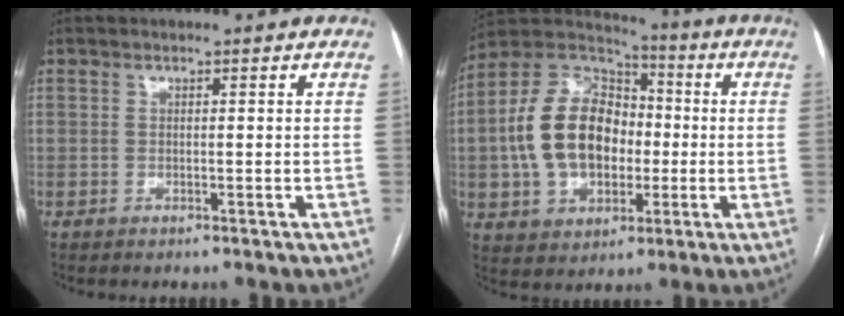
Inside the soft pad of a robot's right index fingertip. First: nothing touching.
{"total": 15.9, "force": [-1.0, 10.9, 11.6], "torque": [-0.248, 0.036, -0.011]}